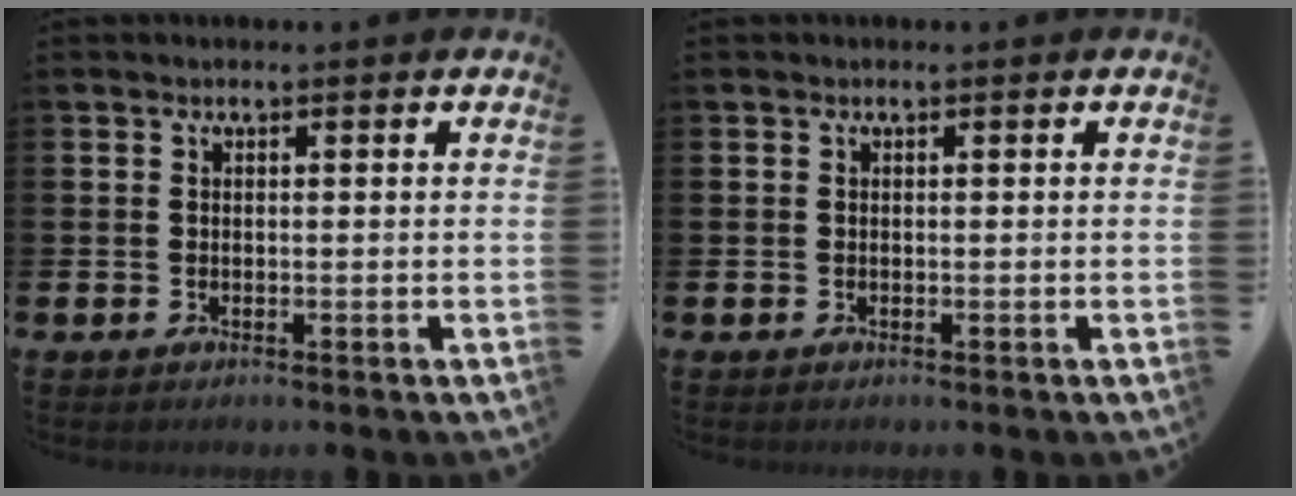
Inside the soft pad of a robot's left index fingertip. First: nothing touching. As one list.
[{"total": 0.0}]